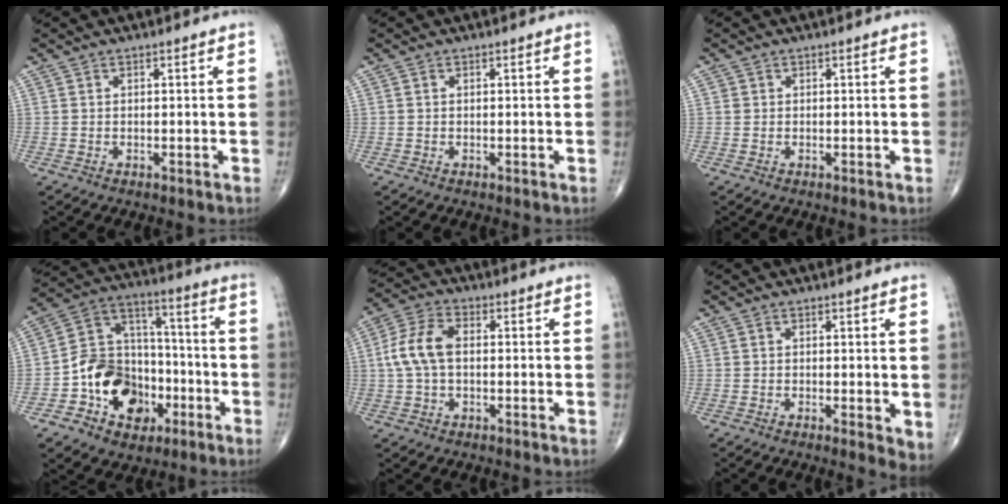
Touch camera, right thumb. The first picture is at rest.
{"total": 0.0}
{"total": 0.7, "force": [0.1, 0.7, 0.1], "torque": [0.004, 0.003, 0.003]}
{"total": 17.1, "force": [-6.1, 13.2, 9.1], "torque": [-0.106, 0.067, -0.099]}
{"total": 8.4, "force": [0.3, 5.1, 6.7], "torque": [-0.145, 0.023, 0.001]}
{"total": 3.4, "force": [0.0, 1.3, 3.2], "torque": [-0.043, -0.011, -0.002]}